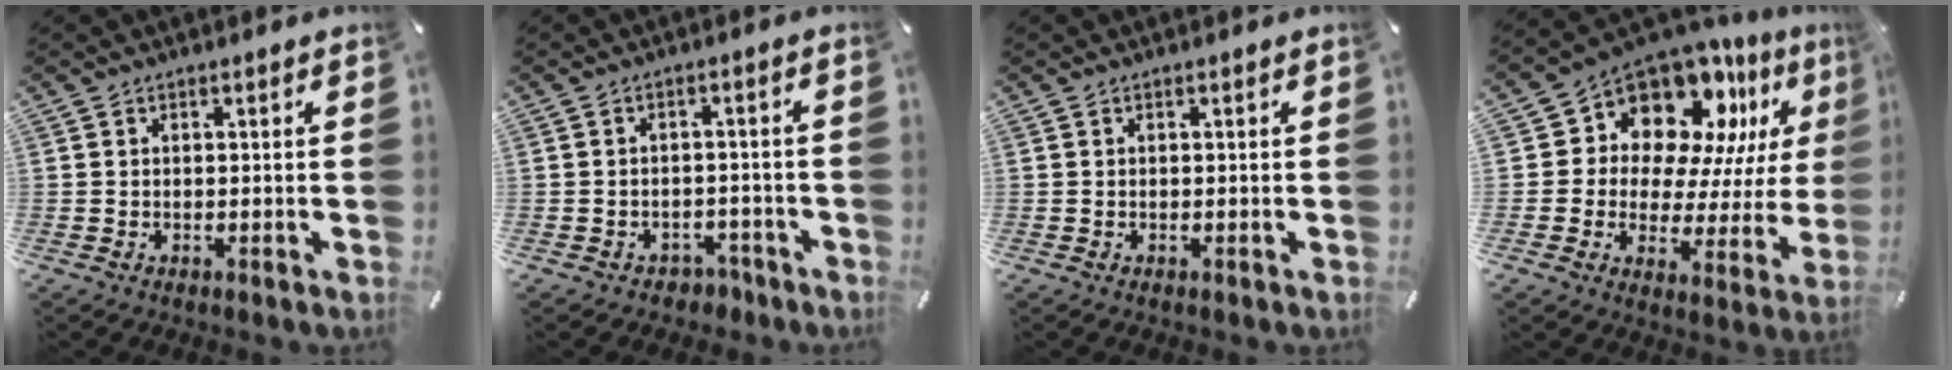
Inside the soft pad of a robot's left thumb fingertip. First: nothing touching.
{"total": 3.5, "force": [-2.3, 2.4, 0.8], "torque": [-0.012, 0.014, -0.044]}
{"total": 0.0}
{"total": 14.4, "force": [9.9, 9.1, 5.3], "torque": [-0.087, -0.089, 0.177]}